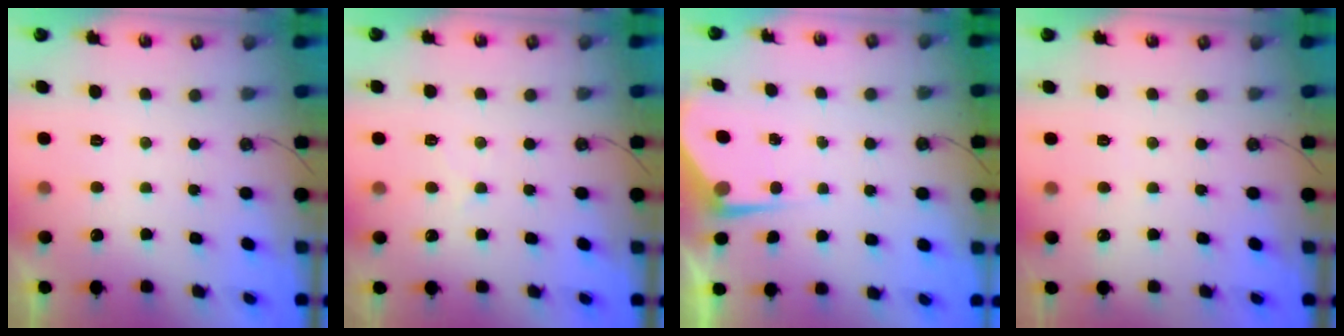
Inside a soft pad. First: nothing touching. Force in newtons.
{"total": 4.5, "press": 4.5, "slide": 0.5}
{"total": 4.9, "press": 4.9, "slide": 0.2}
{"total": 3.0, "press": 2.9, "slide": 0.4}